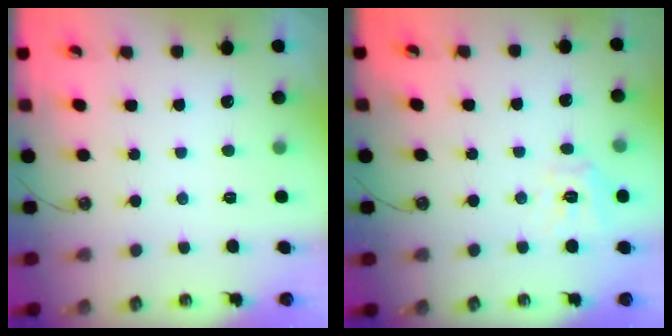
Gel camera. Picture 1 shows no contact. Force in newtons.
{"total": 9.3, "press": 9.3, "slide": 0.9}